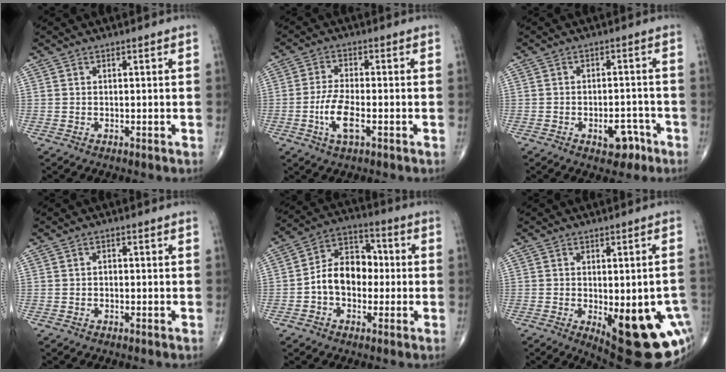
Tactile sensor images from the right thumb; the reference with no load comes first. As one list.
[{"total": 6.5, "force": [-2.1, 2.3, 5.8], "torque": [-0.121, 0.007, -0.040]}, {"total": 5.4, "force": [-2.9, 3.1, 3.3], "torque": [-0.026, 0.025, -0.036]}, {"total": 0.8, "force": [-0.2, 0.6, 0.5], "torque": [0.000, 0.004, -0.007]}, {"total": 12.6, "force": [-1.5, 8.9, 8.8], "torque": [-0.123, 0.042, -0.040]}, {"total": 21.4, "force": [-6.3, 8.2, 18.7], "torque": [-0.169, -0.007, -0.055]}]